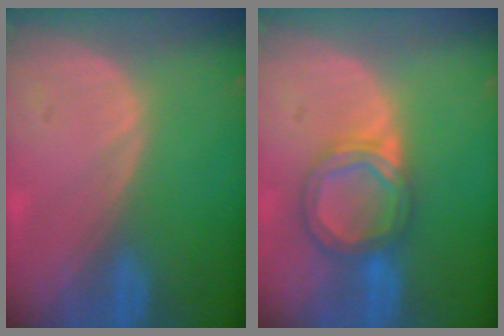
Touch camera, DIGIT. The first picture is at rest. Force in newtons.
{"total": 6.3, "press": 5.8, "slide": 2.3}